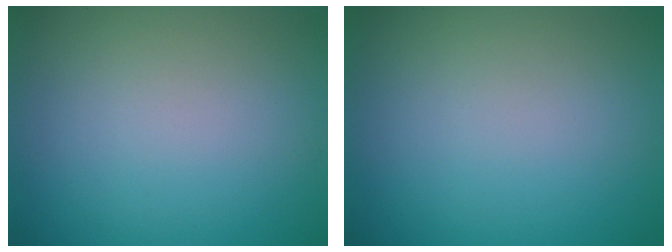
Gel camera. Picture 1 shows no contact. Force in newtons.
{"total": 0.0}